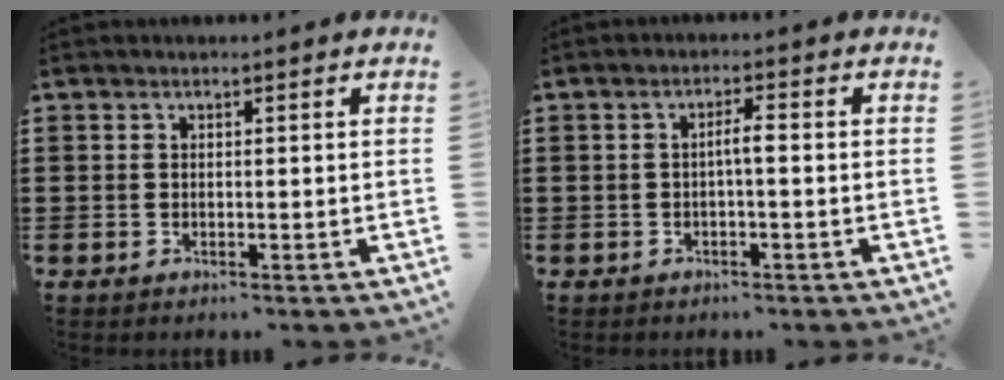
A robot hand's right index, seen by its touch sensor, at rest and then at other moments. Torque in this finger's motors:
{"motor_torque": [0.66, -0.49, 0.27, 0.07]}